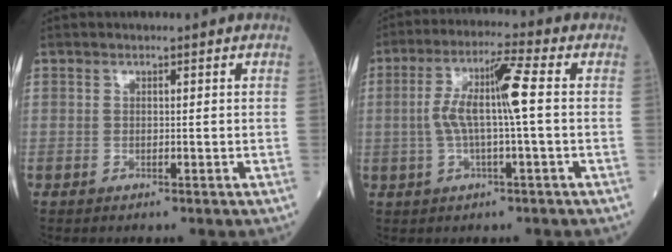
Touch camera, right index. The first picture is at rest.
{"total": 8.5, "force": [0.1, 0.6, 8.4], "torque": [-0.170, 0.021, -0.002]}